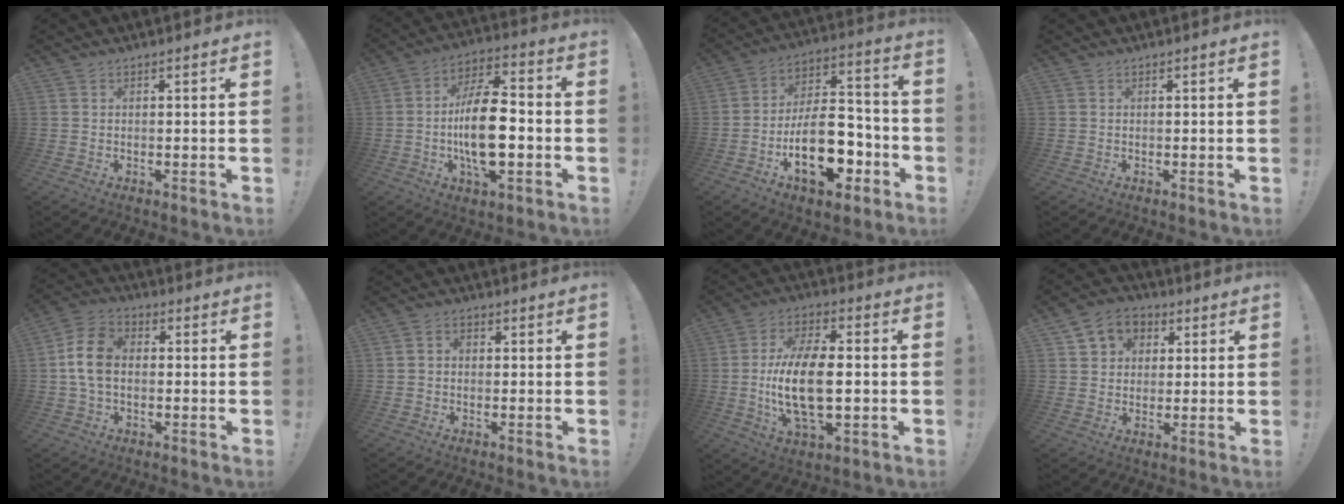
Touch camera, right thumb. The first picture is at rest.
{"total": 17.2, "force": [-3.0, 7.8, 15.1], "torque": [-0.274, 0.004, -0.057]}
{"total": 20.9, "force": [-8.2, 10.9, 15.8], "torque": [-0.266, 0.055, -0.123]}
{"total": 0.0}
{"total": 11.0, "force": [-0.4, 7.7, 7.9], "torque": [-0.147, 0.009, -0.001]}
{"total": 2.2, "force": [-0.5, 1.7, 1.3], "torque": [-0.012, 0.004, -0.011]}
{"total": 18.4, "force": [-1.7, 9.1, 15.9], "torque": [-0.305, -0.005, -0.034]}
{"total": 8.0, "force": [2.5, 7.1, 2.6], "torque": [-0.037, -0.004, 0.053]}